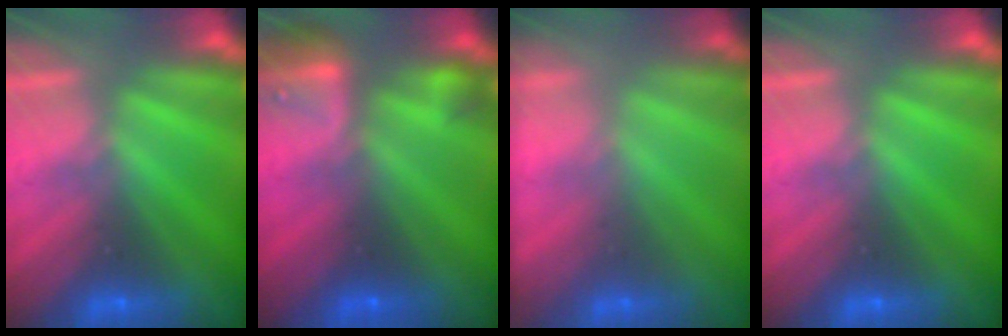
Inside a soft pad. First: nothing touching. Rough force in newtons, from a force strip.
{"total": 8.8}
{"total": 1.7}
{"total": 0.0}